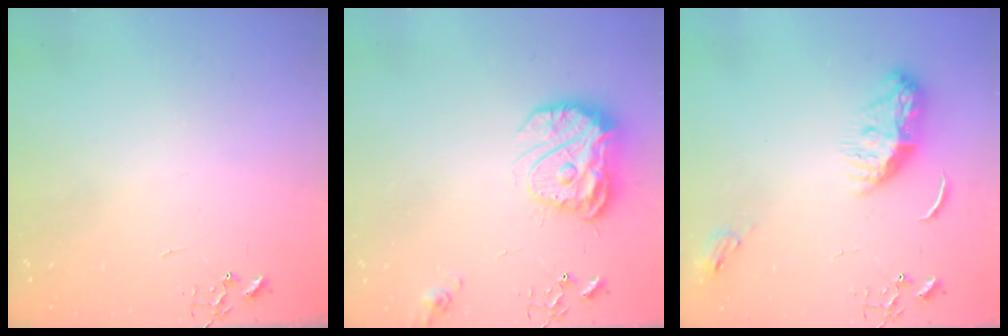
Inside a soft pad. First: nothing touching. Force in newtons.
{"total": 17.1, "press": 17.0, "slide": 1.5}
{"total": 11.6, "press": 11.6, "slide": 0.3}